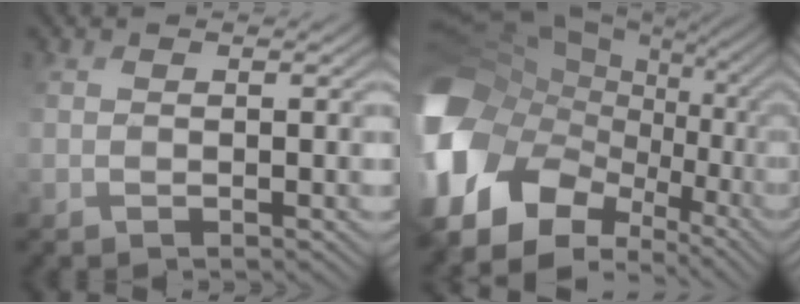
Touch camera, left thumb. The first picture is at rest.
{"total": 20.4, "force": [-4.2, 15.2, 13.0], "torque": [-0.333, -0.023, -0.072]}